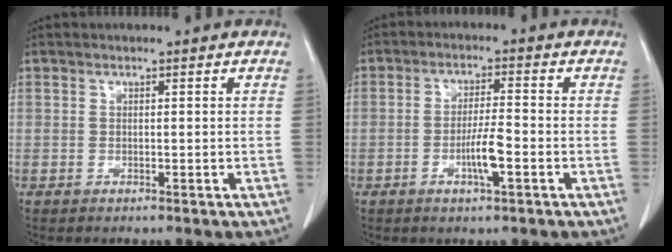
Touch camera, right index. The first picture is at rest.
{"total": 5.1, "force": [-1.8, 0.5, 4.8], "torque": [-0.091, -0.003, -0.032]}